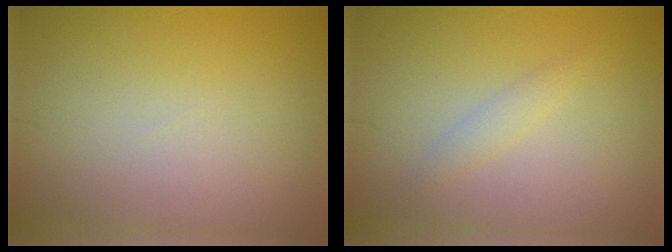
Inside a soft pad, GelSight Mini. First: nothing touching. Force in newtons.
{"total": 1.2, "press": 1.2, "slide": 0.1}